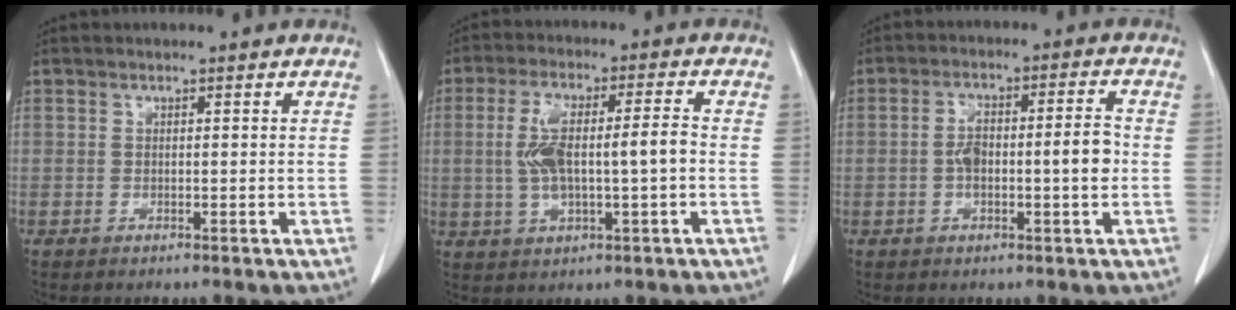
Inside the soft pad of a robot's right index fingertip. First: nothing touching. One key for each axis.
{"total": 9.7, "fx": -0.4, "fy": 2.4, "fz": 9.4, "tx": -0.190, "ty": 0.020, "tz": -0.001}
{"total": 7.8, "fx": -0.8, "fy": 1.8, "fz": 7.5, "tx": -0.137, "ty": 0.018, "tz": -0.014}